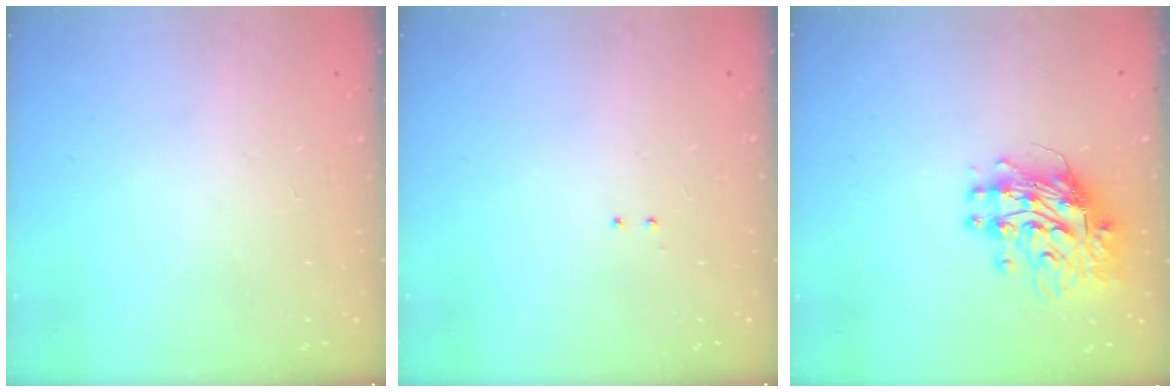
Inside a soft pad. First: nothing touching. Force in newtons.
{"total": 2.0, "press": 2.0, "slide": 0.4}
{"total": 12.0, "press": 11.9, "slide": 1.1}